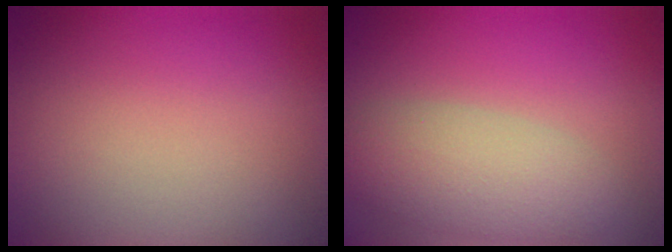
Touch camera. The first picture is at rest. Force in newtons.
{"total": 4.2, "press": 4.2, "slide": 0.3}